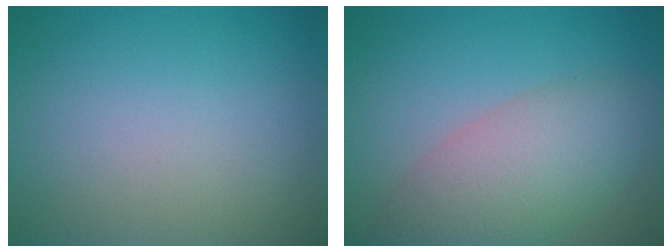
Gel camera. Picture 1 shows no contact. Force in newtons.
{"total": 6.3, "press": 6.2, "slide": 0.8}